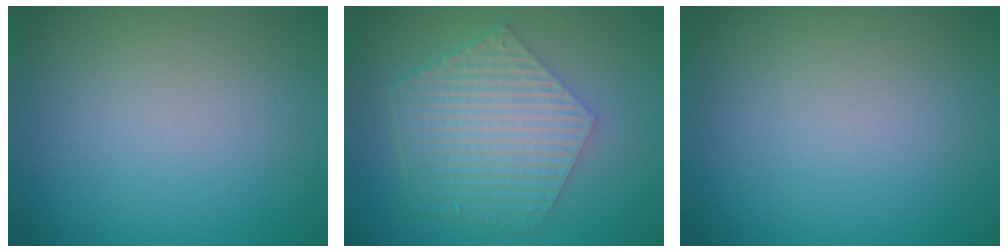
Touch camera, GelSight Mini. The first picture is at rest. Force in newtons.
{"total": 6.2, "press": 4.5, "slide": 4.3}
{"total": 0.0}